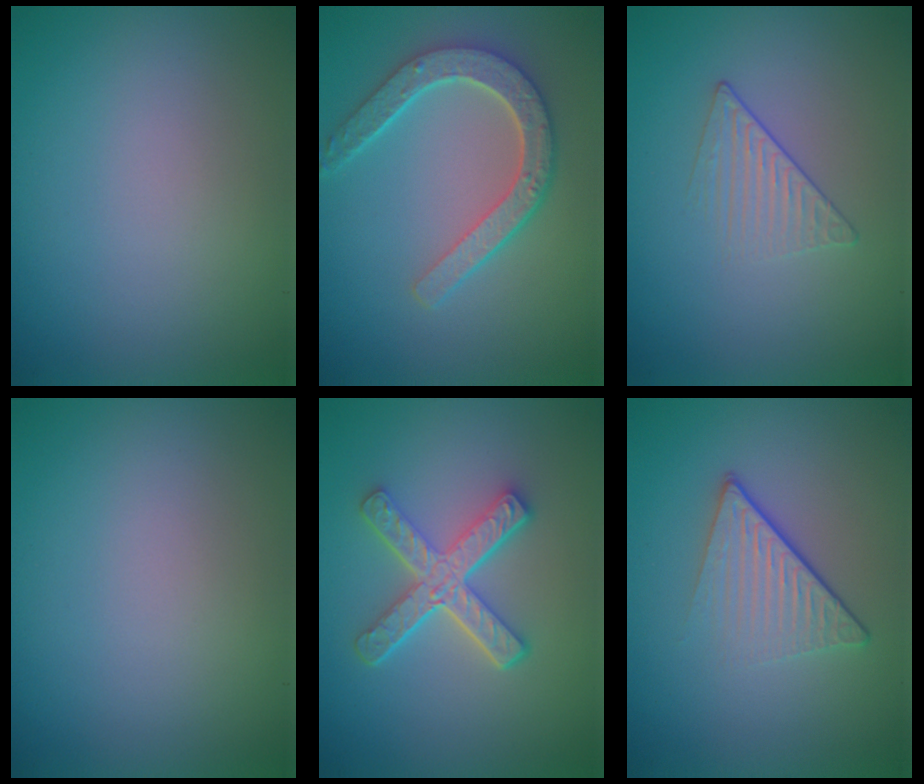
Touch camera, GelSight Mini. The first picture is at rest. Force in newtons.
{"total": 5.1, "press": 4.0, "slide": 3.2}
{"total": 1.6, "press": 1.0, "slide": 1.2}
{"total": 0.0}
{"total": 5.1, "press": 3.7, "slide": 3.5}
{"total": 4.2, "press": 2.7, "slide": 3.2}